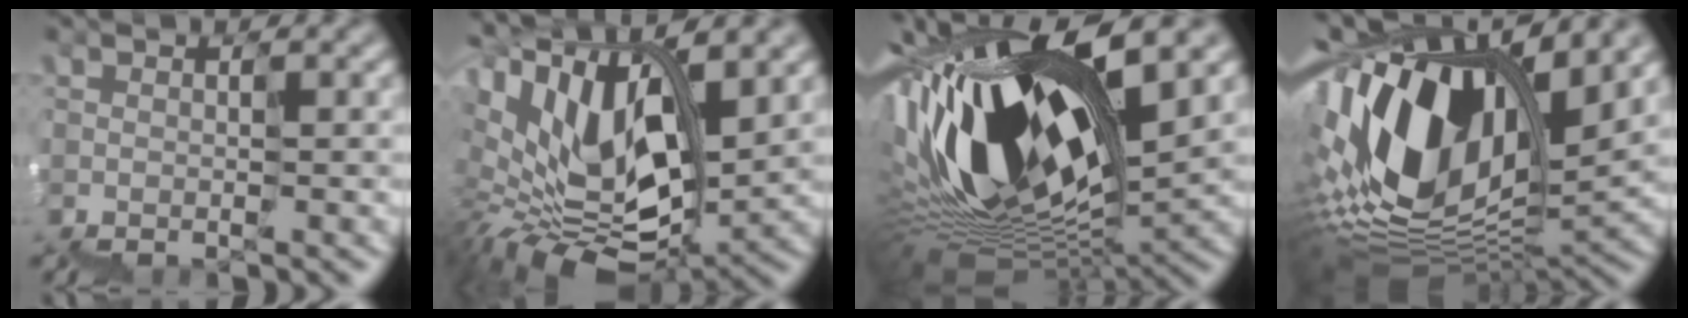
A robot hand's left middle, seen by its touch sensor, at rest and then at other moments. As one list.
[{"total": 12.8, "force": [3.1, 6.4, 10.7], "torque": [-0.220, 0.014, 0.074]}, {"total": 16.6, "force": [2.6, 6.4, 15.1], "torque": [-0.311, 0.008, 0.047]}, {"total": 14.1, "force": [5.1, 7.4, 10.9], "torque": [-0.238, 0.028, 0.084]}]